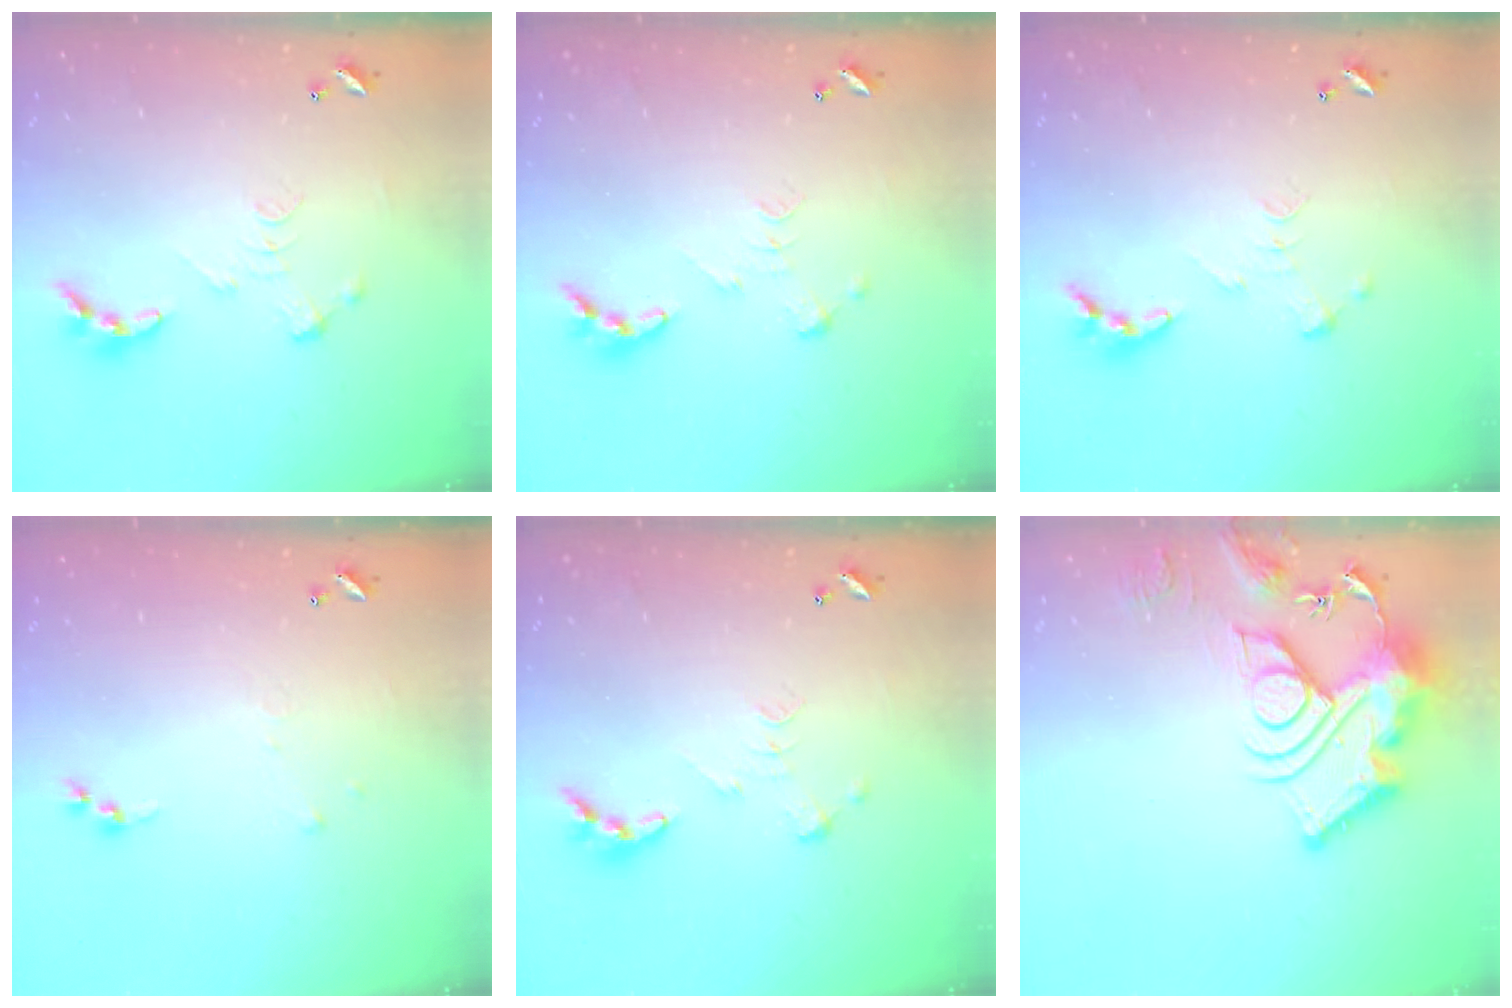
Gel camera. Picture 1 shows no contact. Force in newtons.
{"total": 0.0}
{"total": 0.0}
{"total": 3.6, "press": 3.6, "slide": 0.5}
{"total": 0.0}
{"total": 18.5, "press": 18.4, "slide": 1.9}